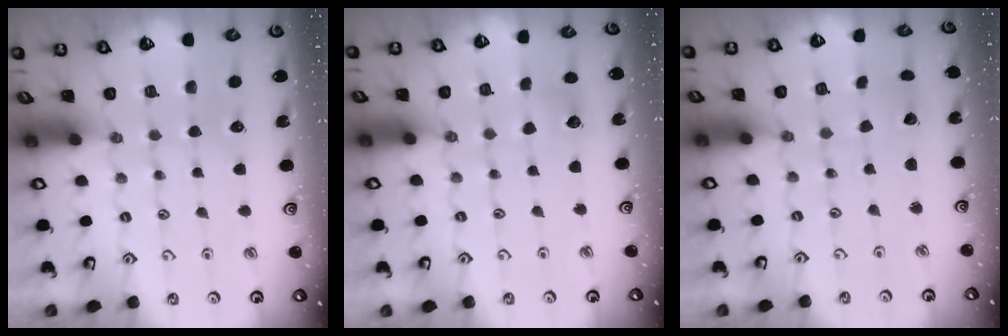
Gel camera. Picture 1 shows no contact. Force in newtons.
{"total": 5.6, "press": 5.6, "slide": 0.5}
{"total": 2.3, "press": 2.3, "slide": 0.2}